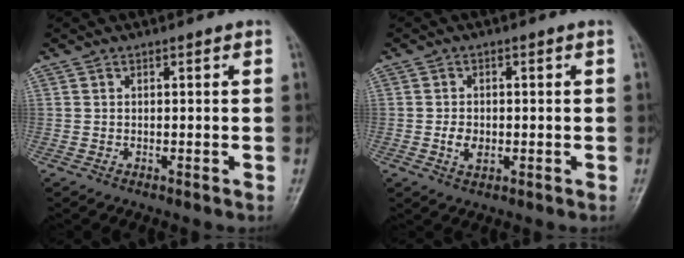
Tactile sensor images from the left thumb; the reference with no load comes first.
{"total": 3.3, "force": [-0.7, 2.4, 2.2], "torque": [-0.034, 0.002, -0.013]}